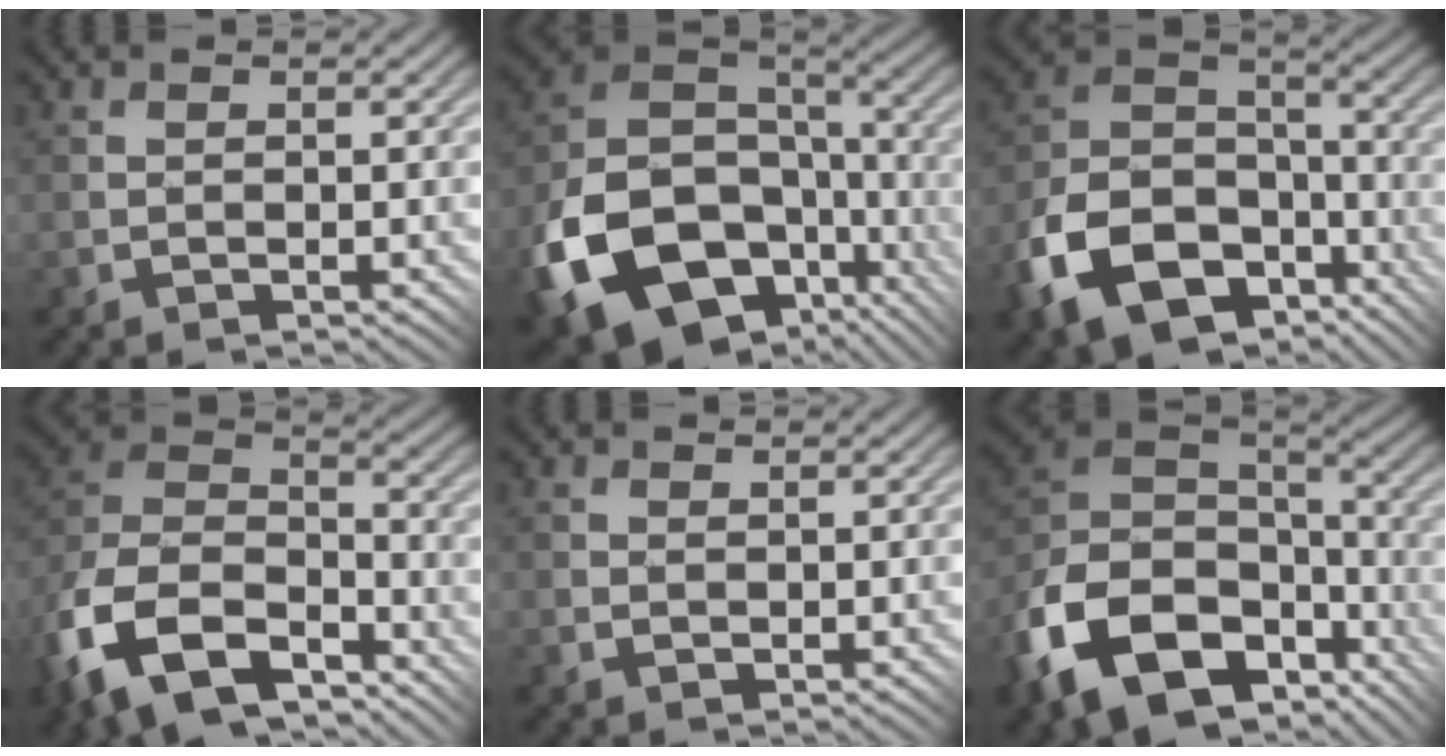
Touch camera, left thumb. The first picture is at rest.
{"total": 18.6, "force": [-7.9, 12.8, 11.0], "torque": [-0.254, -0.046, -0.126]}
{"total": 15.3, "force": [-8.3, 9.7, 8.4], "torque": [-0.190, -0.034, -0.152]}
{"total": 16.6, "force": [-10.2, 9.5, 9.0], "torque": [-0.245, -0.038, -0.185]}
{"total": 0.8, "force": [0.4, 0.6, 0.4], "torque": [-0.010, -0.001, 0.009]}
{"total": 17.0, "force": [-8.1, 10.8, 10.2], "torque": [-0.254, -0.033, -0.134]}